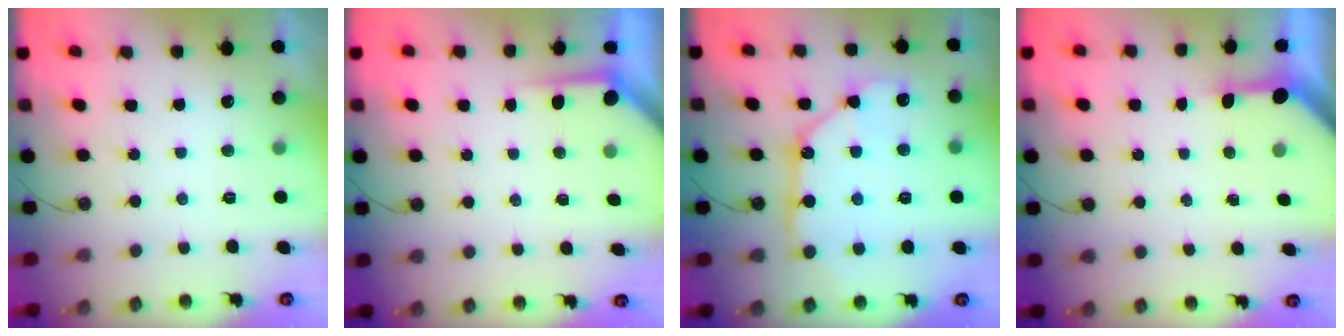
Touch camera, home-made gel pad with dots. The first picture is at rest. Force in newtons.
{"total": 3.5, "press": 3.5, "slide": 0.4}
{"total": 11.7, "press": 11.6, "slide": 1.5}
{"total": 3.4, "press": 3.3, "slide": 0.4}